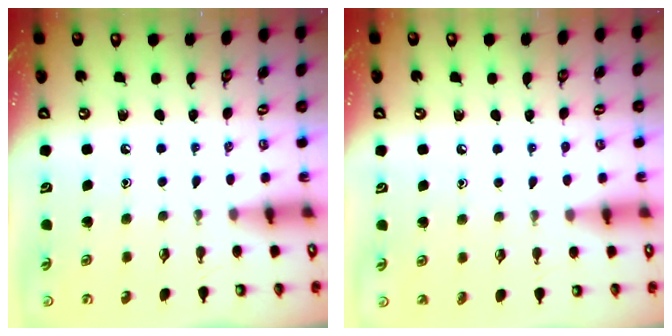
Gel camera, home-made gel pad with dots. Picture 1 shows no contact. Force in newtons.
{"total": 3.8, "press": 3.7, "slide": 0.4}